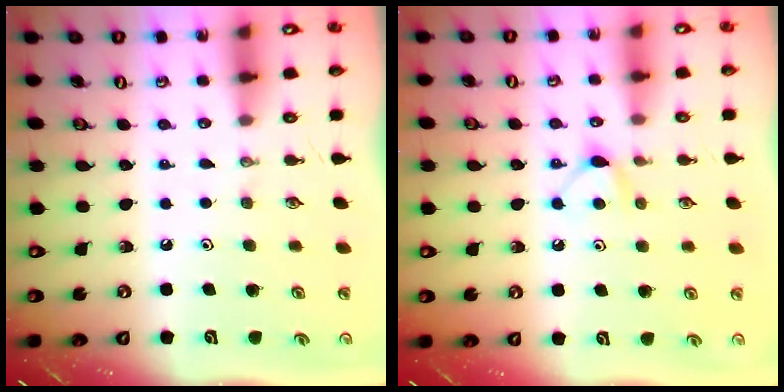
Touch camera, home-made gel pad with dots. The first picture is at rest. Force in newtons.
{"total": 5.5, "press": 5.5, "slide": 0.7}